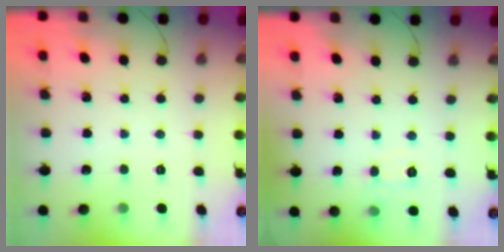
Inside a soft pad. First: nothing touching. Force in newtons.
{"total": 4.9, "press": 4.7, "slide": 1.4}